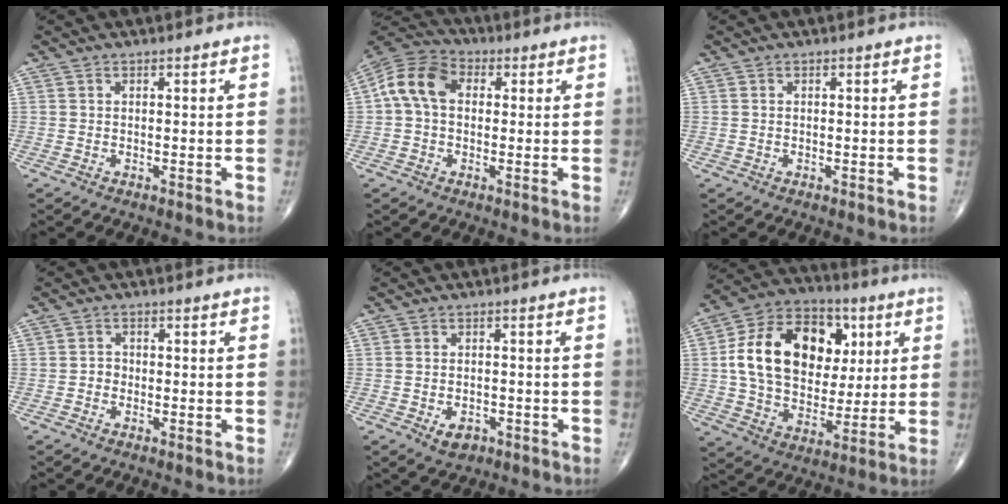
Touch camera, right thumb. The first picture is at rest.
{"total": 9.8, "force": [1.0, 7.0, 6.7], "torque": [-0.124, 0.030, 0.008]}
{"total": 0.0}
{"total": 1.5, "force": [-0.6, 1.3, 0.5], "torque": [0.002, 0.007, -0.015]}
{"total": 3.6, "force": [-1.6, 2.4, 2.2], "torque": [-0.027, 0.003, -0.020]}
{"total": 22.5, "force": [4.6, 16.0, 15.1], "torque": [-0.240, 0.009, 0.080]}